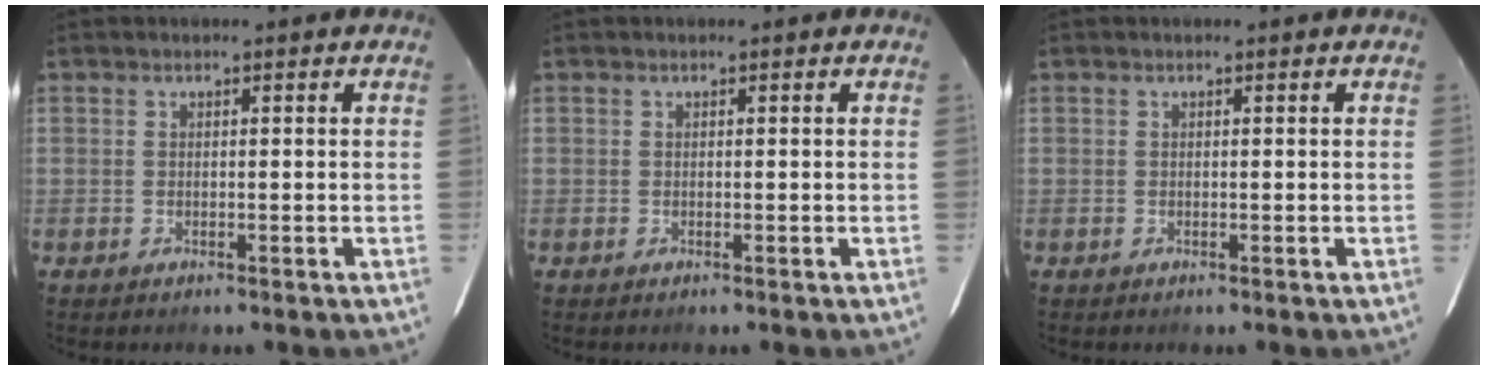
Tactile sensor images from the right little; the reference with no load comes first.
{"total": 0.0}
{"total": 0.0}